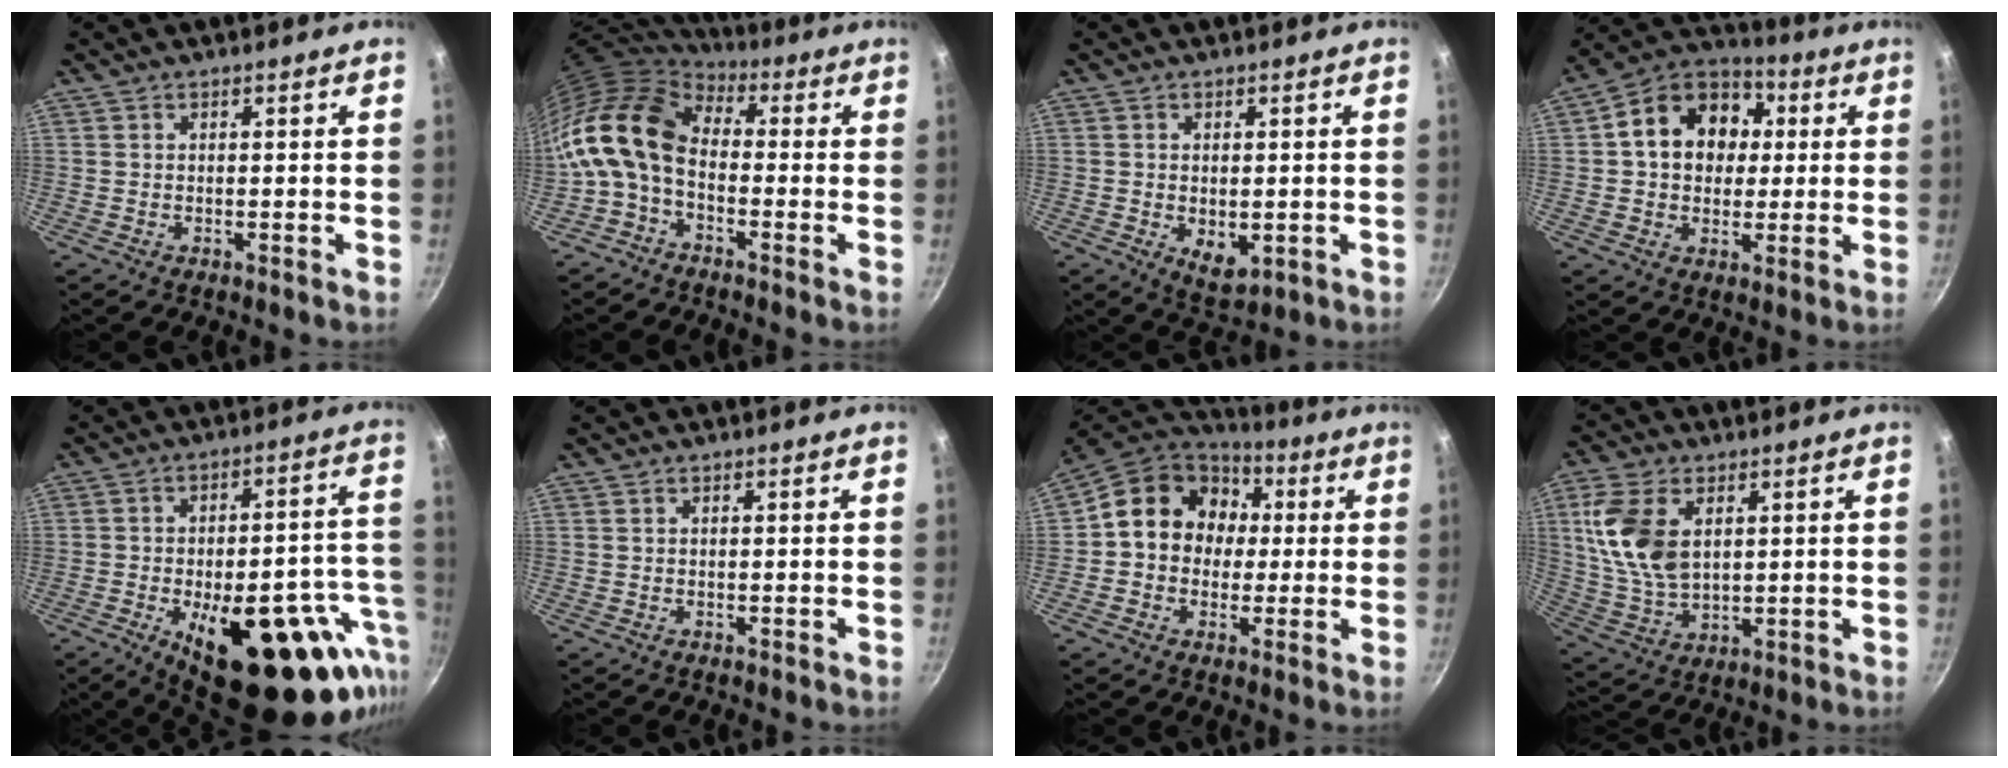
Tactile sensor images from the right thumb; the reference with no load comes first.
{"total": 13.7, "force": [-1.5, 8.9, 10.4], "torque": [-0.193, 0.026, -0.049]}
{"total": 5.9, "force": [-1.0, 3.4, 4.7], "torque": [-0.067, -0.013, -0.005]}
{"total": 15.6, "force": [2.7, 12.3, 9.1], "torque": [-0.121, 0.025, 0.029]}
{"total": 28.7, "force": [-11.5, 12.8, 23.0], "torque": [-0.249, 0.032, -0.148]}
{"total": 0.0}
{"total": 15.1, "force": [1.6, 13.0, 7.6], "torque": [-0.089, 0.031, 0.008]}
{"total": 13.3, "force": [3.6, 8.2, 9.9], "torque": [-0.188, -0.013, 0.081]}